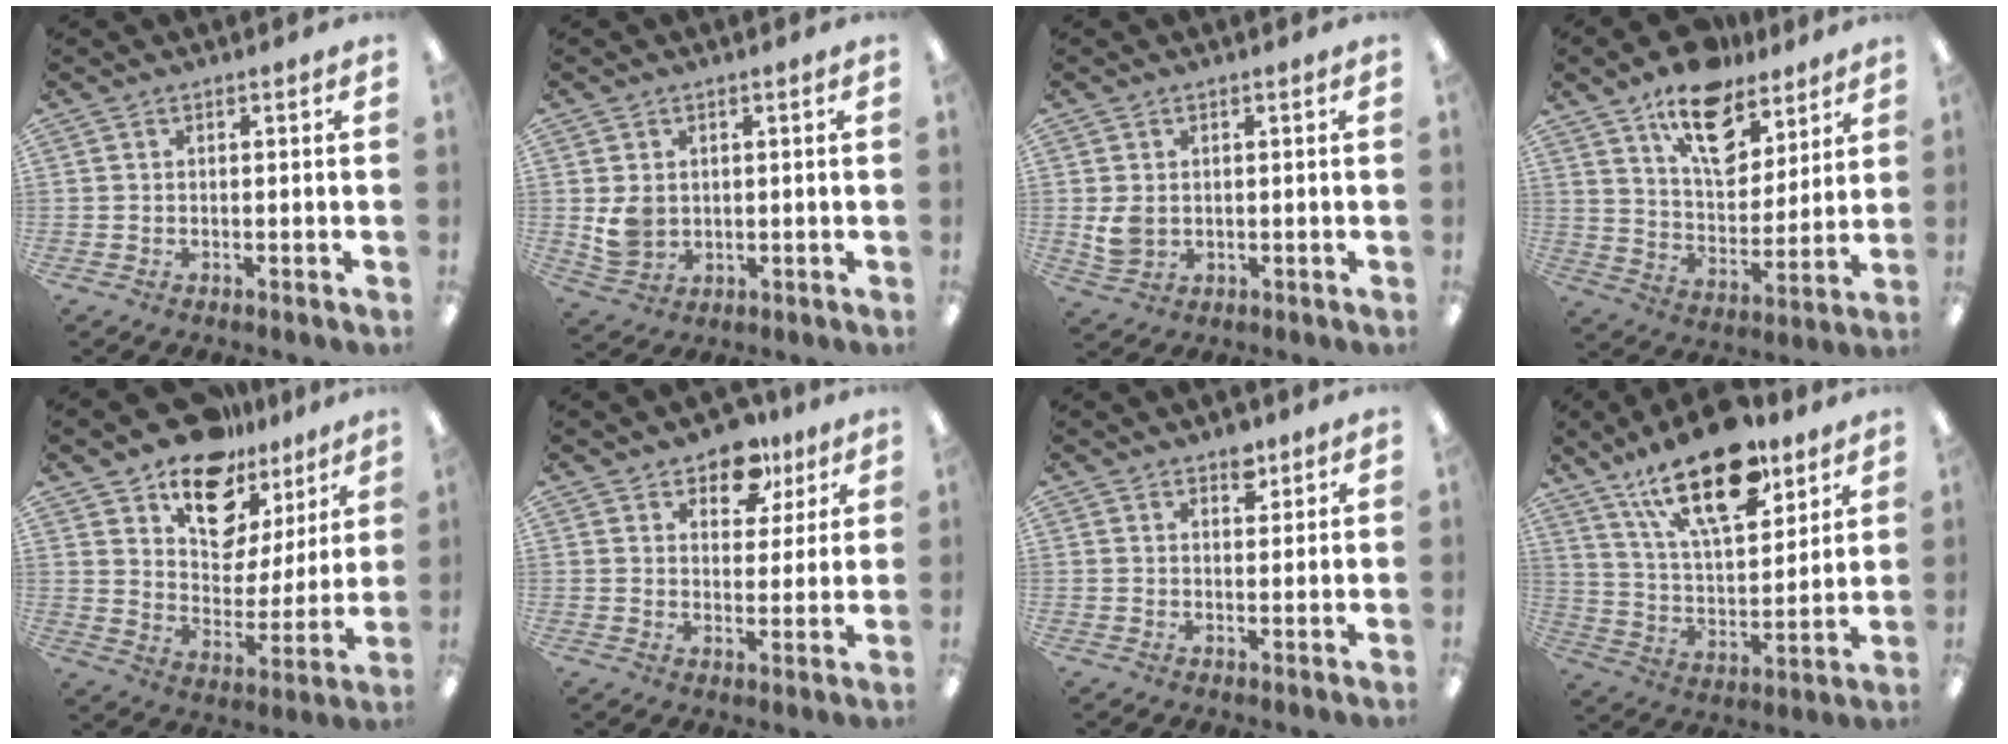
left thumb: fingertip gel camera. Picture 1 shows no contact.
{"total": 5.1, "force": [1.3, 4.3, 2.4], "torque": [-0.033, 0.003, 0.027]}
{"total": 4.3, "force": [0.7, 3.3, 2.7], "torque": [-0.057, -0.004, 0.011]}
{"total": 16.9, "force": [11.2, 9.3, 8.6], "torque": [-0.123, -0.063, 0.195]}
{"total": 15.4, "force": [11.8, 8.5, 5.2], "torque": [-0.096, -0.083, 0.215]}
{"total": 10.0, "force": [7.1, 5.8, 4.1], "torque": [-0.049, -0.036, 0.126]}
{"total": 4.1, "force": [3.1, 2.2, 1.7], "torque": [0.001, -0.019, 0.048]}
{"total": 22.2, "force": [14.4, 9.4, 14.1], "torque": [-0.230, -0.072, 0.246]}